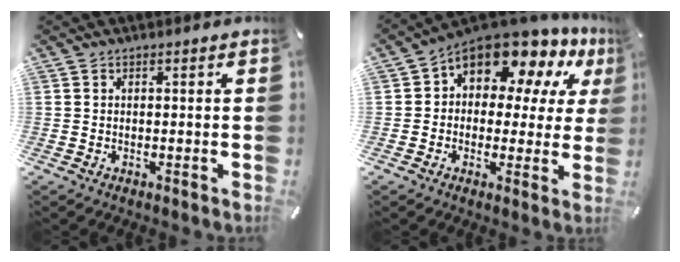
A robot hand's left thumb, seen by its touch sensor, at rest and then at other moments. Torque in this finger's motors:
{"motor_torque": [0.67, 1.79, 1.92, -0.85, 0.44]}